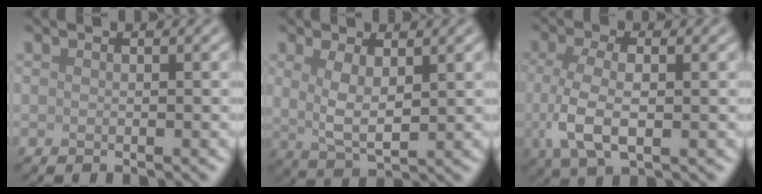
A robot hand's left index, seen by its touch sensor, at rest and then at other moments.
{"total": 3.4, "force": [1.1, 1.3, 2.9], "torque": [-0.065, -0.006, 0.025]}
{"total": 5.0, "force": [-0.4, 2.2, 4.4], "torque": [-0.102, -0.006, -0.009]}